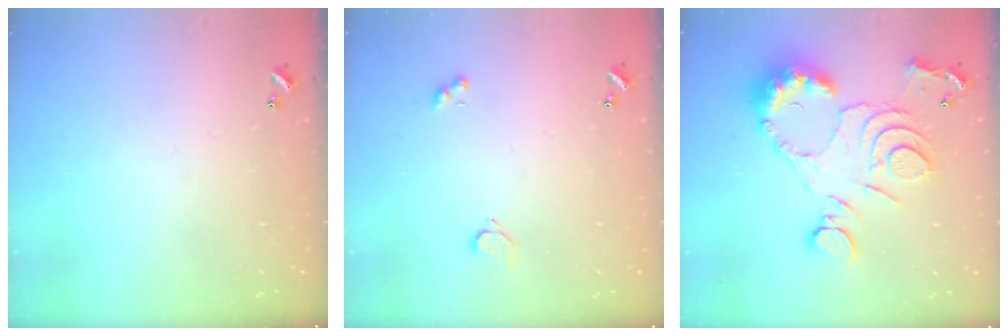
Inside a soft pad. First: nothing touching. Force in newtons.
{"total": 0.9, "press": 0.8, "slide": 0.4}
{"total": 15.6, "press": 15.5, "slide": 1.6}